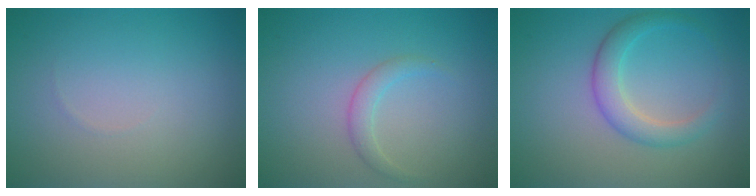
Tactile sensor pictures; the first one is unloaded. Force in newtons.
{"total": 1.4, "press": 1.4, "slide": 0.0}
{"total": 2.9, "press": 2.9, "slide": 0.1}